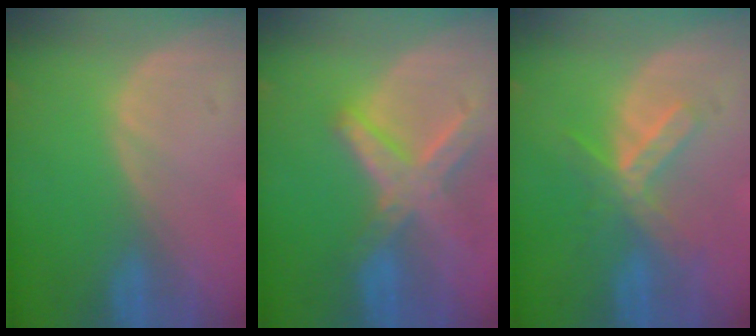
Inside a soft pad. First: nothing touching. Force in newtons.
{"total": 8.3, "press": 7.1, "slide": 4.3}
{"total": 5.3, "press": 5.3, "slide": 0.8}